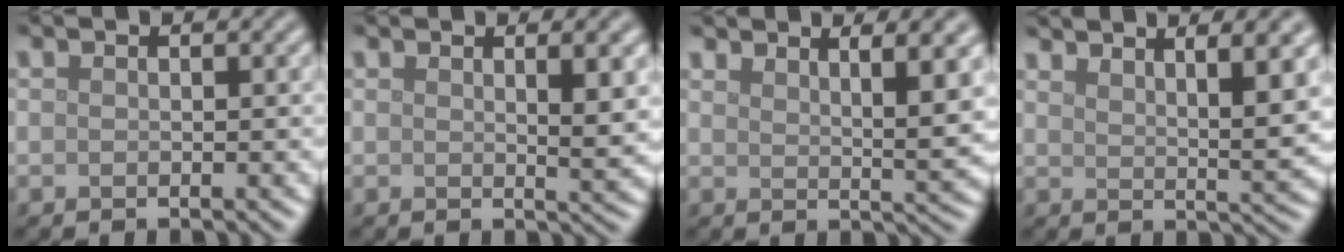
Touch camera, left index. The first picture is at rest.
{"total": 3.2, "force": [1.3, 0.9, 2.8], "torque": [-0.030, -0.003, 0.019]}
{"total": 5.0, "force": [3.2, 1.4, 3.5], "torque": [-0.035, -0.001, 0.052]}
{"total": 6.4, "force": [4.0, 1.6, 4.6], "torque": [-0.044, 0.009, 0.058]}